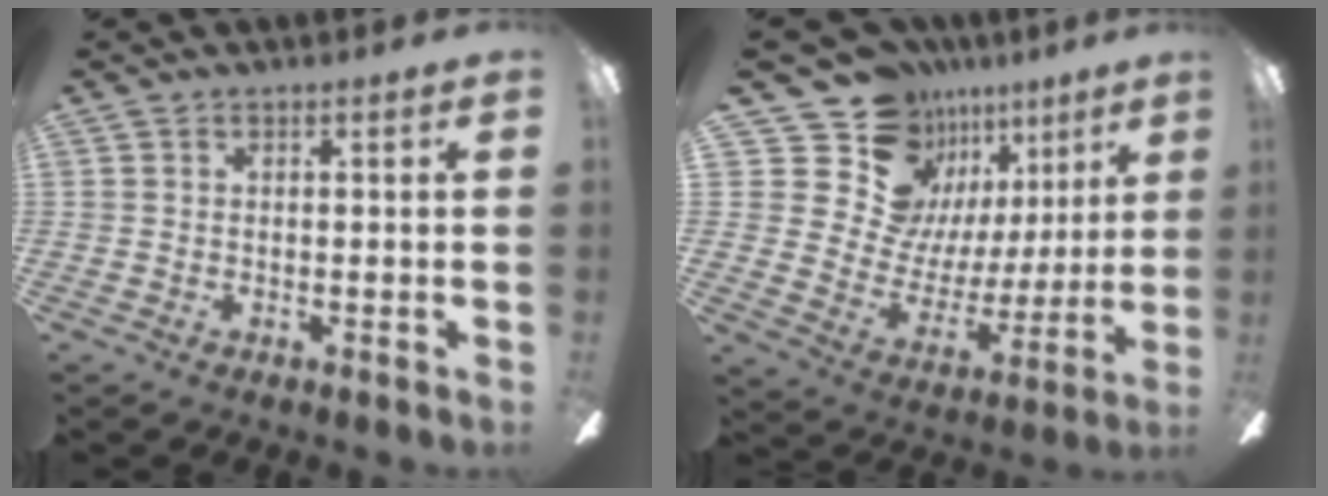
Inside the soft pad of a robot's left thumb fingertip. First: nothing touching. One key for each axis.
{"total": 16.7, "fx": 12.4, "fy": 10.7, "fz": 3.5, "tx": -0.086, "ty": -0.100, "tz": 0.249}